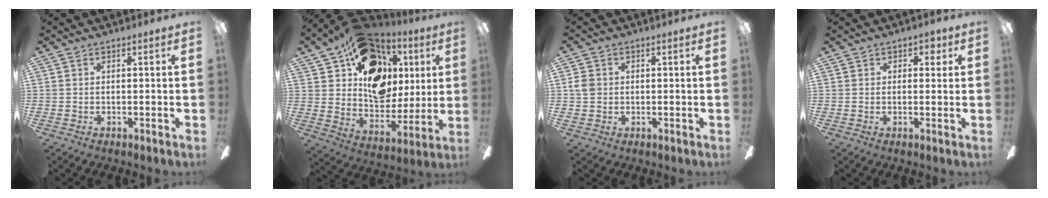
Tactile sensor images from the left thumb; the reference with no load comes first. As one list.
[{"total": 20.5, "force": [9.3, 14.8, 10.8], "torque": [-0.161, -0.047, 0.181]}, {"total": 3.5, "force": [0.2, 3.0, 1.7], "torque": [-0.025, 0.006, 0.004]}, {"total": 2.4, "force": [0.8, 1.9, 1.2], "torque": [-0.007, 0.004, 0.011]}]